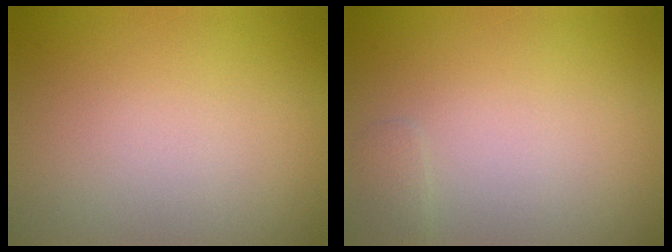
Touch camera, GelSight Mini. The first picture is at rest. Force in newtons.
{"total": 0.7, "press": 0.7, "slide": 0.0}